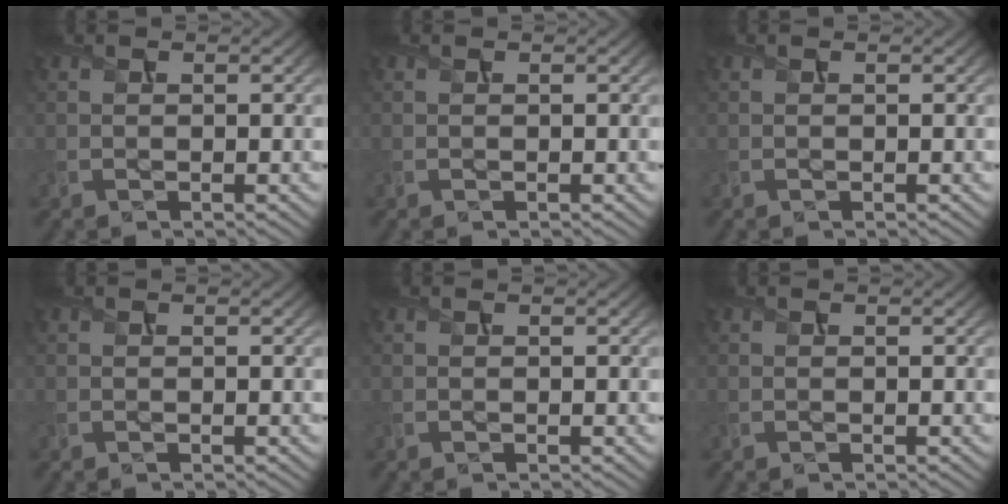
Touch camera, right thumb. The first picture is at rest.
{"total": 0.0}
{"total": 0.0}
{"total": 0.0}
{"total": 0.0}
{"total": 0.0}